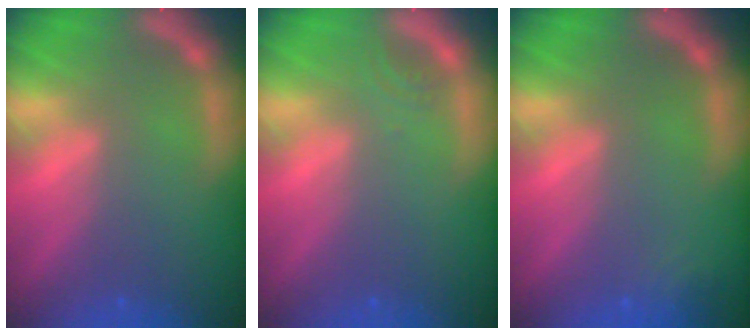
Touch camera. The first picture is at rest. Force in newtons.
{"total": 1.0}
{"total": 1.4}